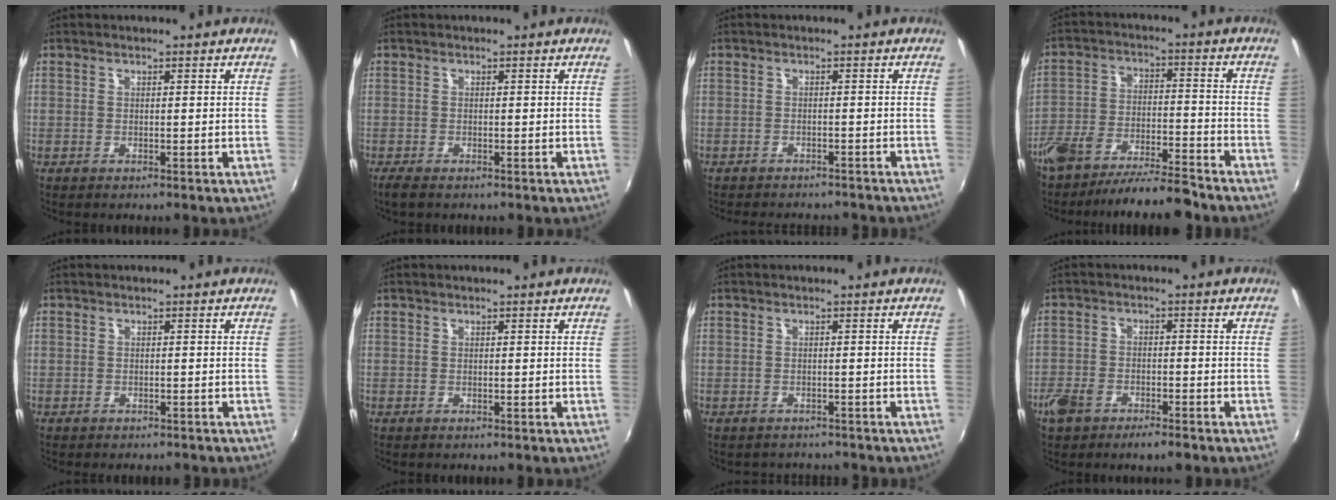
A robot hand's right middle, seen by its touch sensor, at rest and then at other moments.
{"total": 2.1, "force": [-1.6, 0.6, 1.2], "torque": [-0.027, -0.009, -0.029]}
{"total": 6.8, "force": [-6.1, 2.3, 2.2], "torque": [-0.055, -0.008, -0.083]}
{"total": 12.5, "force": [-10.5, 2.8, 6.2], "torque": [-0.129, -0.006, -0.174]}
{"total": 1.5, "force": [-1.1, 1.0, 0.1], "torque": [-0.006, 0.002, -0.015]}
{"total": 0.0}
{"total": 2.9, "force": [-2.6, 1.2, 0.3], "torque": [-0.012, -0.011, -0.035]}
{"total": 7.2, "force": [-5.0, 3.2, 4.1], "torque": [-0.102, -0.012, -0.093]}